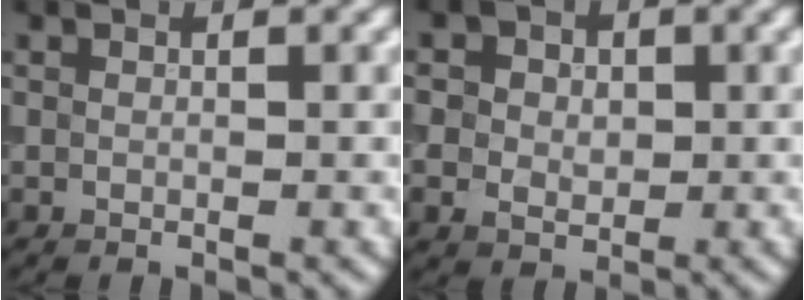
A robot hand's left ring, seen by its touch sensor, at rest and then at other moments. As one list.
[{"total": 5.2, "force": [1.0, 4.4, 2.6], "torque": [-0.040, 0.020, -0.010]}]